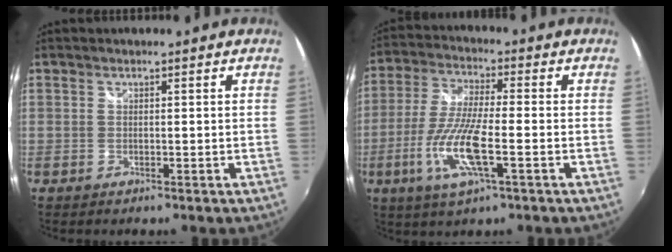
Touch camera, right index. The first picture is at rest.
{"total": 12.6, "force": [-4.0, 2.4, 11.7], "torque": [-0.249, -0.013, -0.078]}